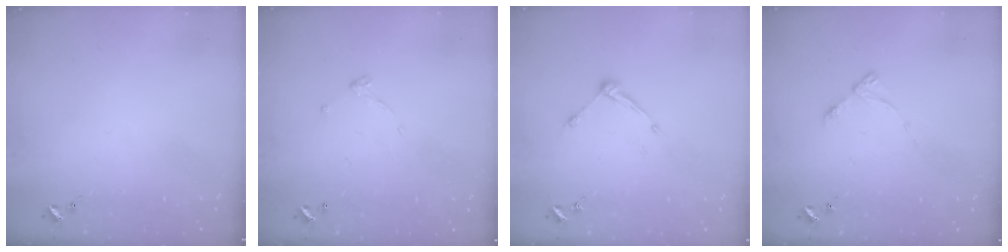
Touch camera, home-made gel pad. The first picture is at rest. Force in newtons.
{"total": 4.9, "press": 4.9, "slide": 0.2}
{"total": 7.3, "press": 7.3, "slide": 0.5}
{"total": 4.4, "press": 4.3, "slide": 0.7}